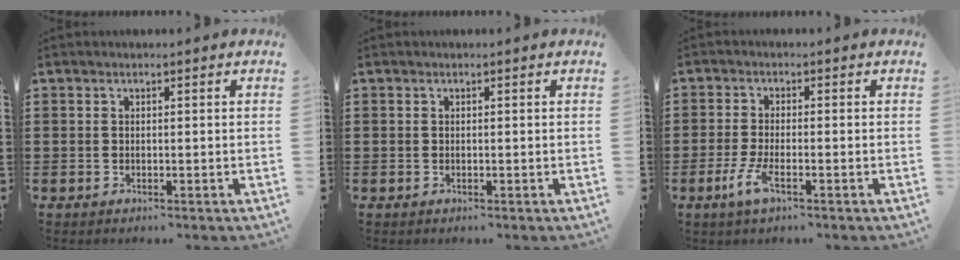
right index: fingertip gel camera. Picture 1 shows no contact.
{"total": 0.0}
{"total": 3.9, "force": [-1.9, 0.8, 3.3], "torque": [-0.083, -0.014, -0.041]}